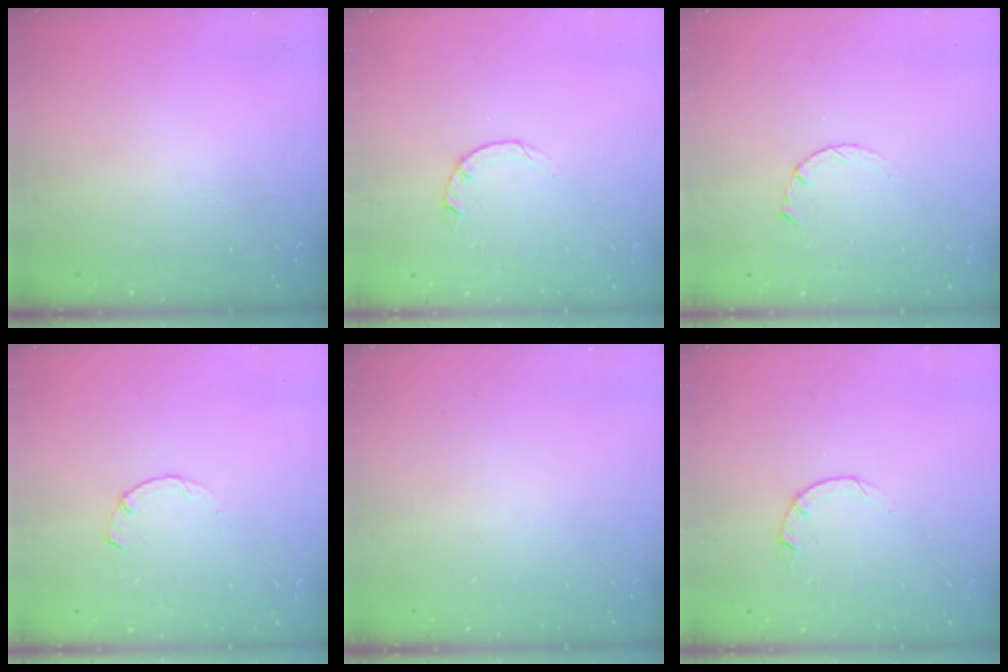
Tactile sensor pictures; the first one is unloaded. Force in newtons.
{"total": 2.2, "press": 2.1, "slide": 0.4}
{"total": 3.5, "press": 3.5, "slide": 0.4}
{"total": 1.0, "press": 0.9, "slide": 0.2}
{"total": 0.0}
{"total": 2.2, "press": 2.1, "slide": 0.4}